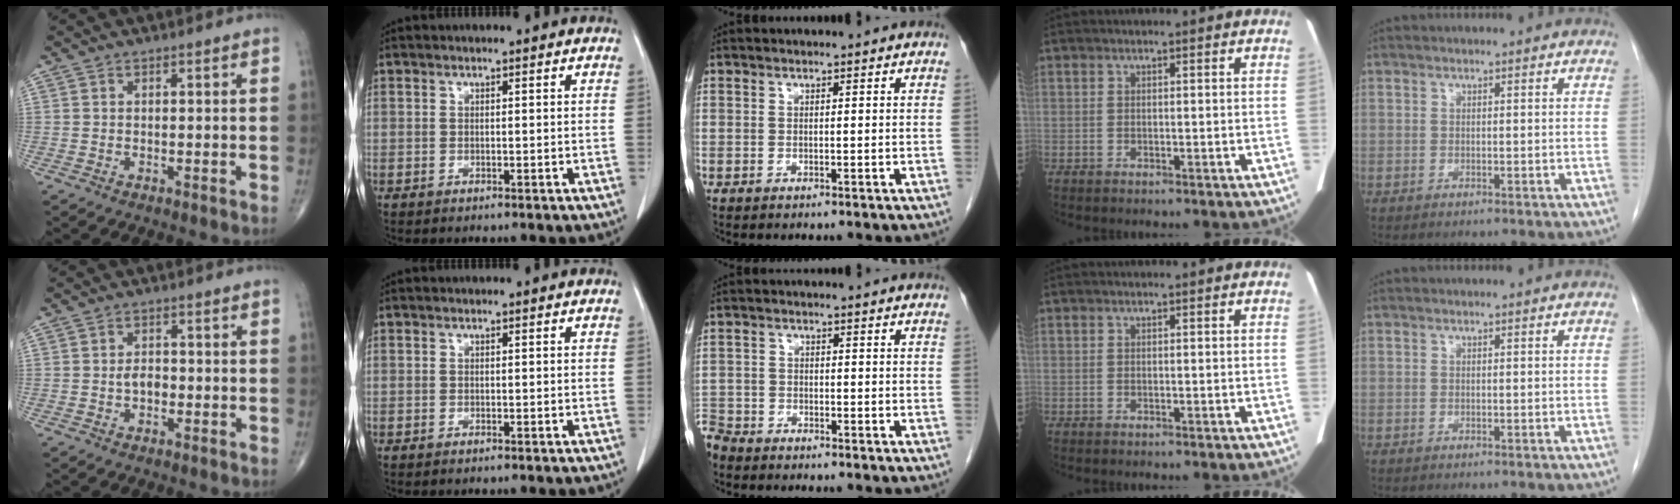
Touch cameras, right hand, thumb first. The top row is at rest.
{"thumb": {"total": 3.0, "force": [-0.7, 1.9, 2.2], "torque": [-0.029, 0.007, -0.016]}, "middle": {"total": 4.2, "force": [-4.0, 1.2, 0.2], "torque": [-0.003, -0.009, -0.082]}}